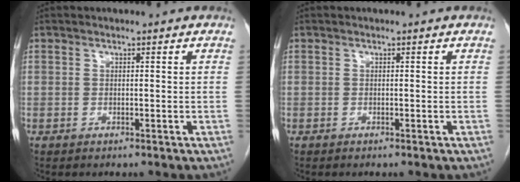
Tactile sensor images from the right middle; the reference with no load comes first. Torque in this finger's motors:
{"motor_torque": [0.27, 0.19, 0.04, -0.01]}